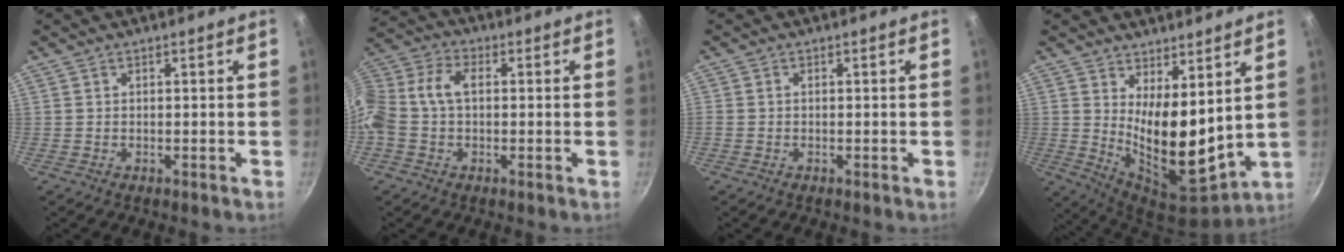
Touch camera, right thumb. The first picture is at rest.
{"total": 11.6, "force": [0.0, 7.7, 8.6], "torque": [-0.176, 0.036, -0.021]}
{"total": 0.6, "force": [-0.2, 0.5, 0.3], "torque": [-0.006, 0.003, -0.005]}
{"total": 13.6, "force": [4.6, 5.7, 11.4], "torque": [-0.160, -0.069, 0.089]}